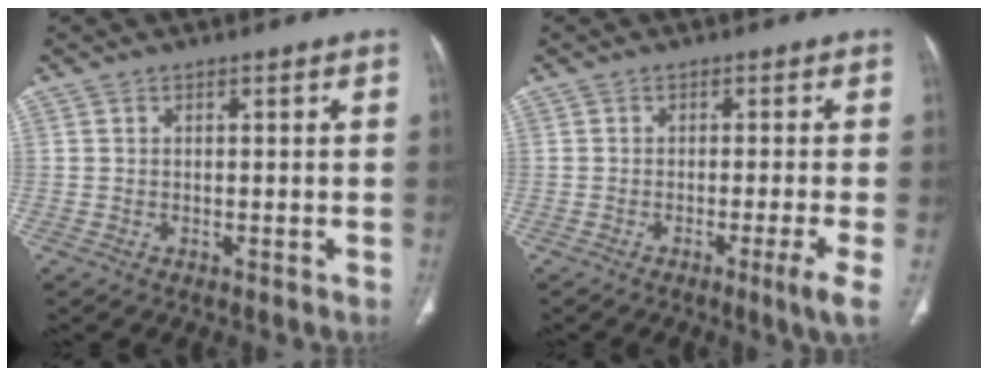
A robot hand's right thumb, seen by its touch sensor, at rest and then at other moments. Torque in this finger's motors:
{"motor_torque": [0.47, -0.36, 0.33, -0.26, 0.11]}